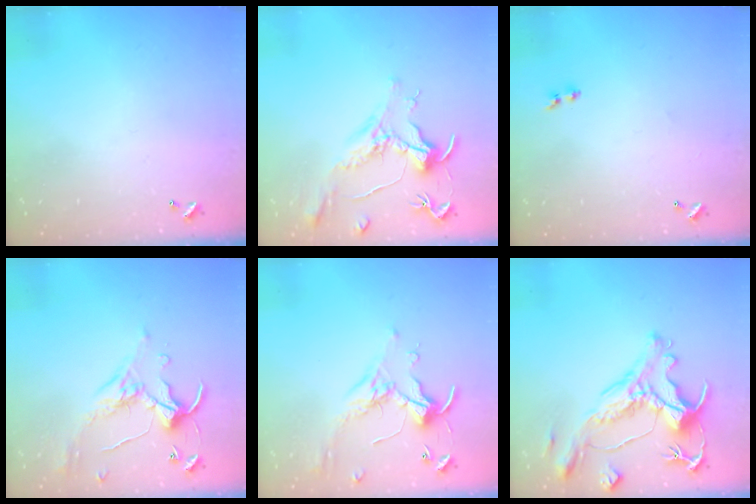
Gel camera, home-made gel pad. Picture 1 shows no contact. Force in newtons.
{"total": 1.6, "press": 1.4, "slide": 0.6}
{"total": 1.1, "press": 0.9, "slide": 0.6}
{"total": 1.2, "press": 0.6, "slide": 1.0}
{"total": 0.6, "press": 0.5, "slide": 0.3}
{"total": 2.8, "press": 2.4, "slide": 1.5}